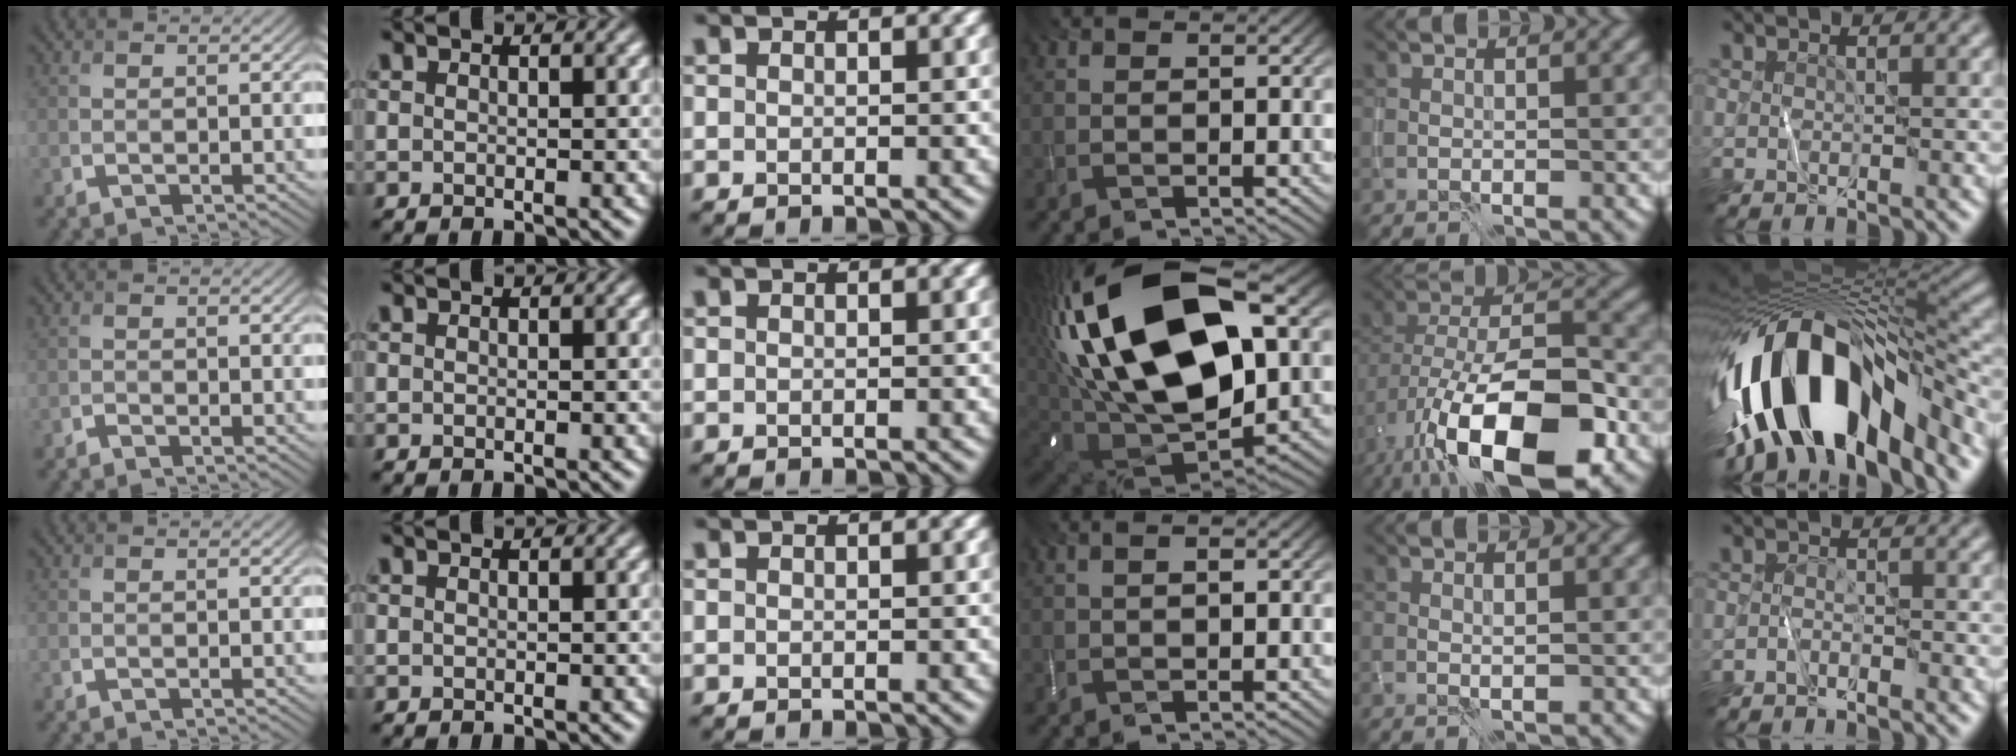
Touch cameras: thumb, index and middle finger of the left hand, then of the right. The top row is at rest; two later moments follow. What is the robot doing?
{"motion": "wipe", "object": "whiteboard"}